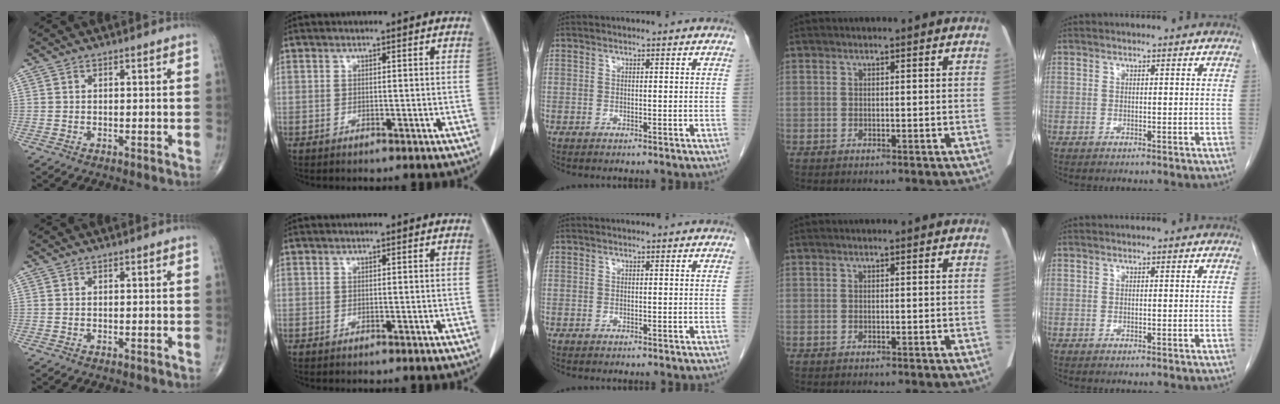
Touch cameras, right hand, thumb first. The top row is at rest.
{}